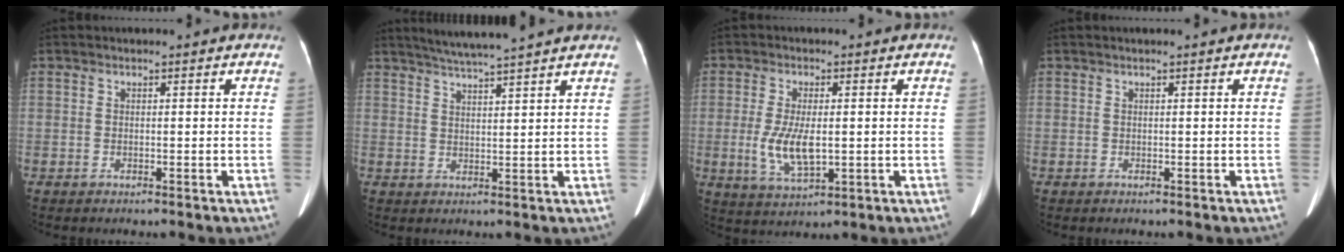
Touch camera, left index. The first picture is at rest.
{"total": 8.5, "force": [7.5, -1.3, 4.0], "torque": [-0.067, 0.018, 0.108]}
{"total": 6.7, "force": [-0.6, 2.4, 6.2], "torque": [-0.135, -0.010, -0.005]}
{"total": 0.0}